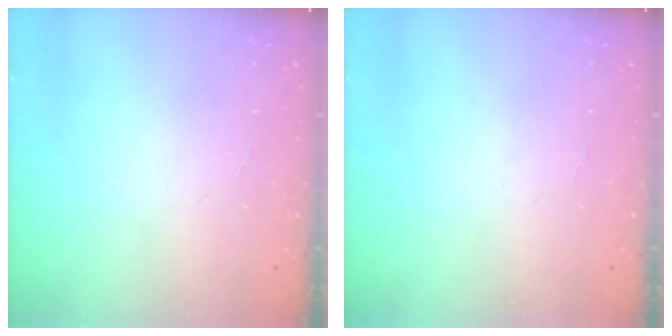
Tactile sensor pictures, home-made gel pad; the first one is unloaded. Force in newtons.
{"total": 0.0}